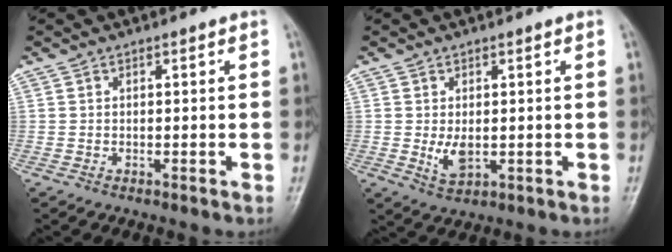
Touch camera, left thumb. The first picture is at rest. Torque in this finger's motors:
{"motor_torque": [0.06, 0.06, 0.13, -0.02, 0.04]}